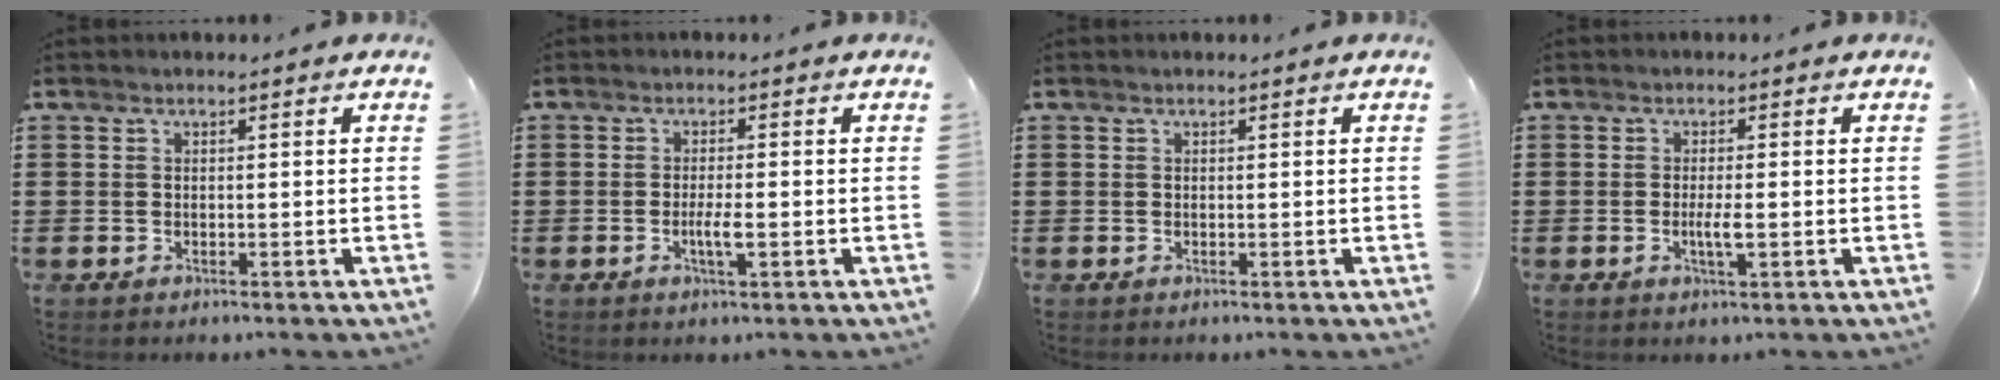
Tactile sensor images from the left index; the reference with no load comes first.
{"total": 2.8, "force": [-0.7, 0.4, 2.7], "torque": [-0.048, -0.002, -0.011]}
{"total": 0.0}
{"total": 2.6, "force": [-0.4, 0.3, 2.5], "torque": [-0.052, -0.005, -0.009]}